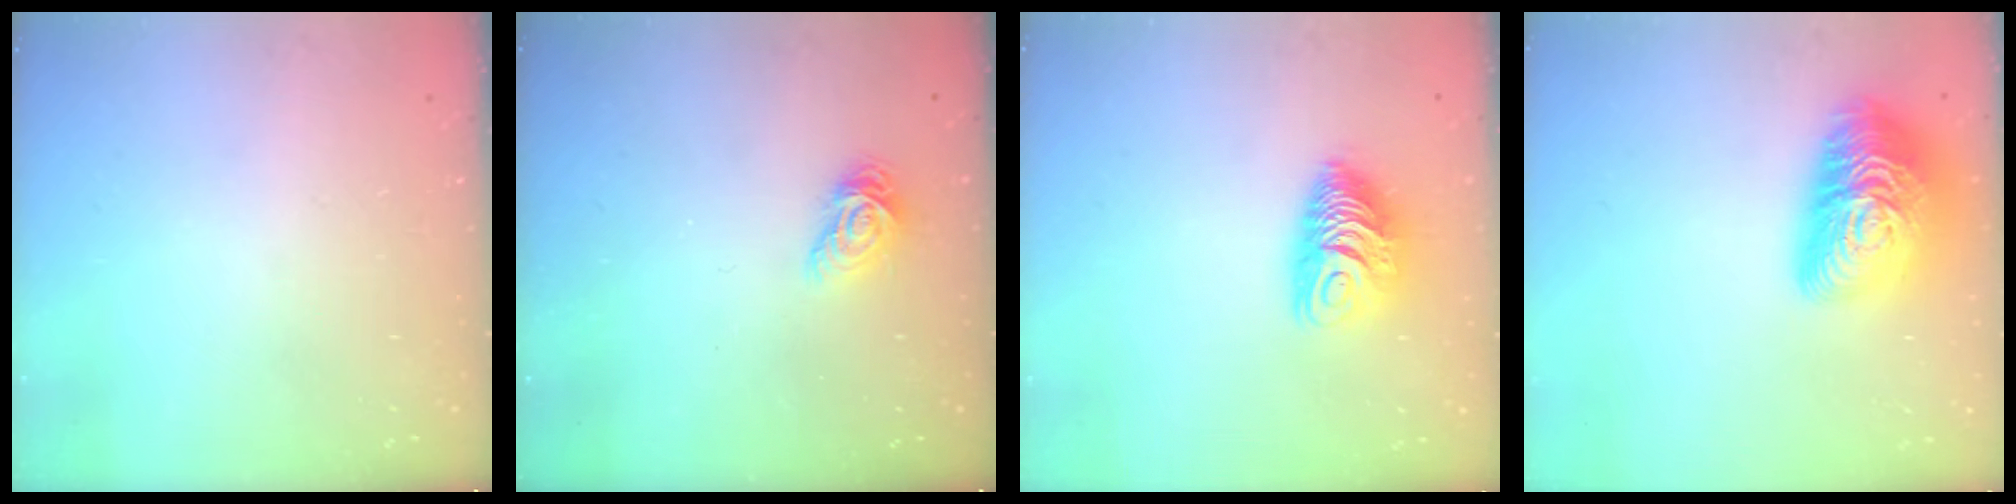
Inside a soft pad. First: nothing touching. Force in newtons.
{"total": 7.6, "press": 7.6, "slide": 0.0}
{"total": 9.7, "press": 9.7, "slide": 0.1}
{"total": 23.6, "press": 23.6, "slide": 0.9}